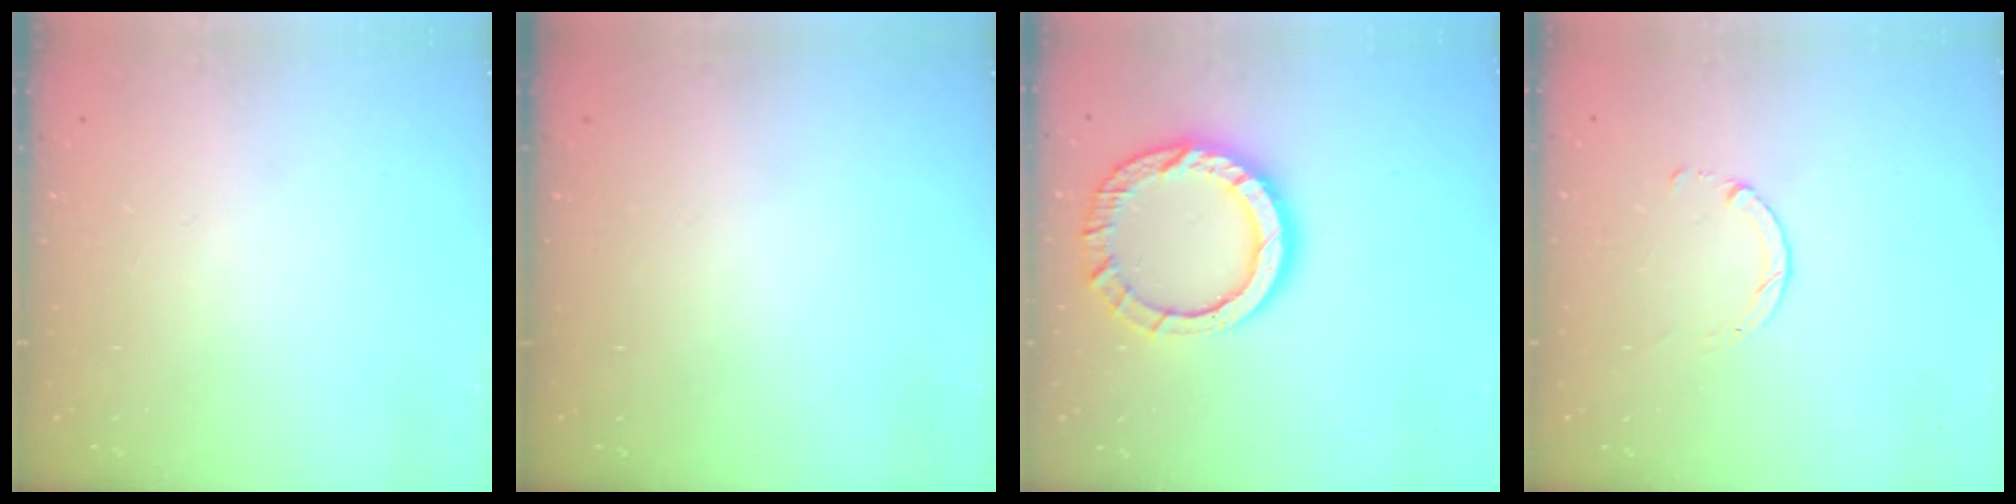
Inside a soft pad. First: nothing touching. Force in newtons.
{"total": 0.0}
{"total": 14.1, "press": 14.1, "slide": 1.3}
{"total": 1.4, "press": 1.4, "slide": 0.2}